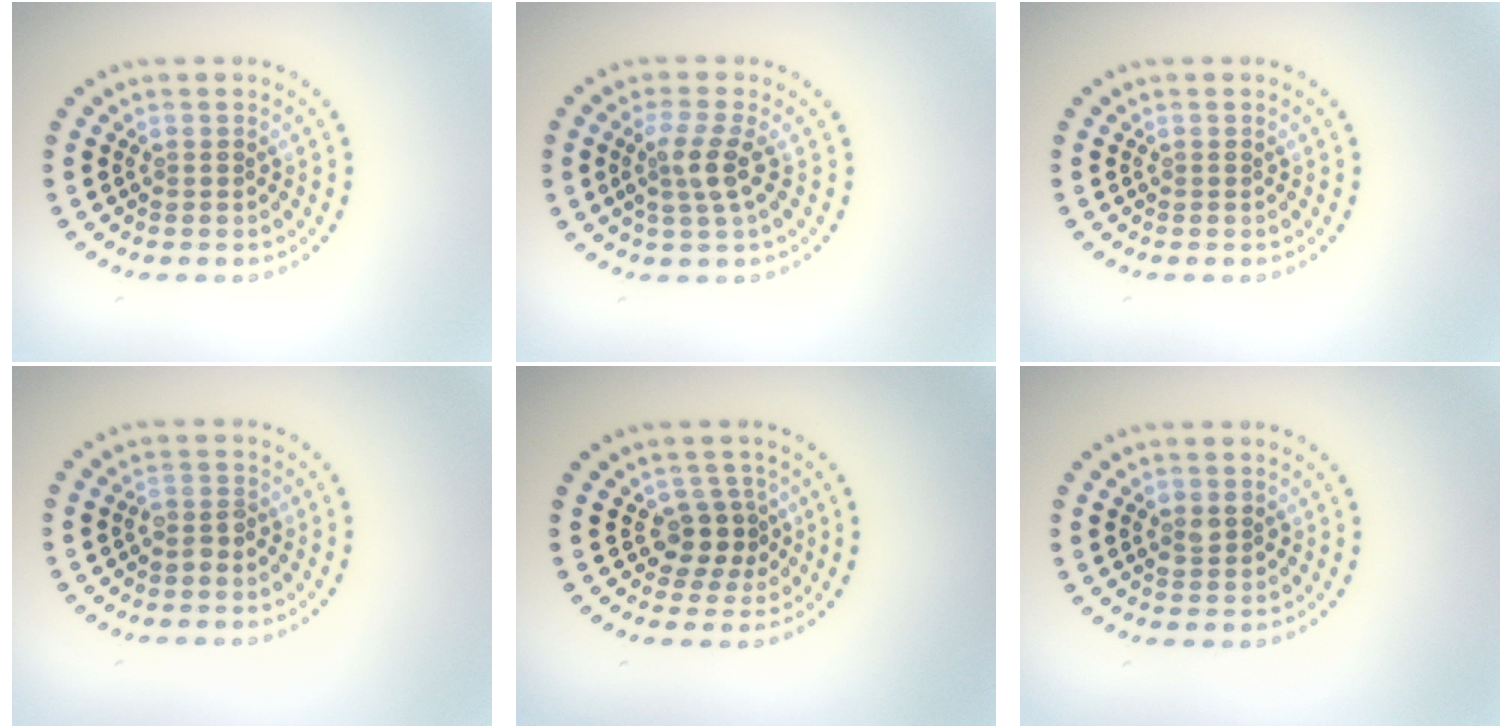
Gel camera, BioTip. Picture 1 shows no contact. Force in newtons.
{"total": 2.7, "press": 2.2, "slide": 1.5}
{"total": 0.0}
{"total": 1.3, "press": 1.0, "slide": 0.9}
{"total": 2.6, "press": 2.1, "slide": 1.6}
{"total": 1.4, "press": 1.4, "slide": 0.0}